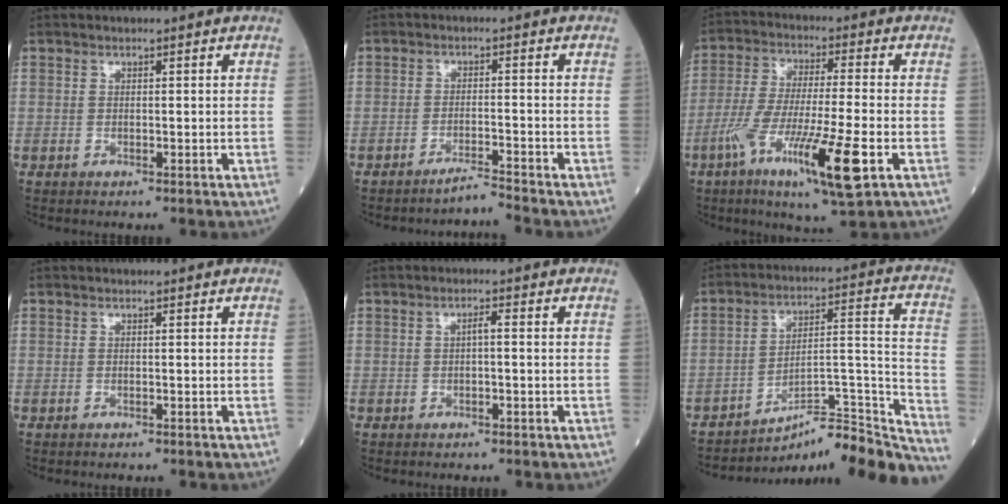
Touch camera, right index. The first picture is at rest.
{"total": 3.1, "force": [-2.8, -1.4, 0.2], "torque": [0.002, -0.012, -0.049]}
{"total": 14.7, "force": [-6.0, 1.0, 13.4], "torque": [-0.255, -0.027, -0.103]}
{"total": 0.0}
{"total": 1.2, "force": [-0.1, 0.2, 1.2], "torque": [-0.018, 0.004, -0.002]}
{"total": 19.9, "force": [-18.3, 0.8, 7.7], "torque": [-0.057, 0.044, -0.266]}